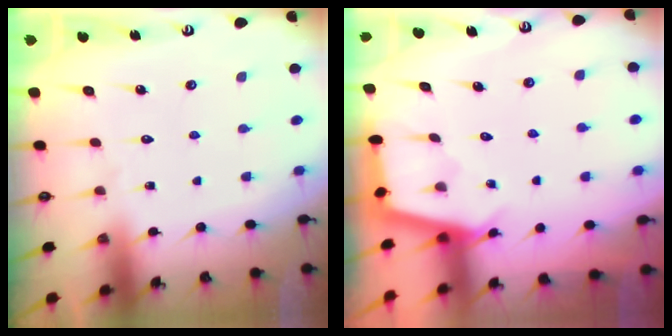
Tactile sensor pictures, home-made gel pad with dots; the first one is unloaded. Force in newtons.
{"total": 3.0, "press": 3.0, "slide": 0.3}